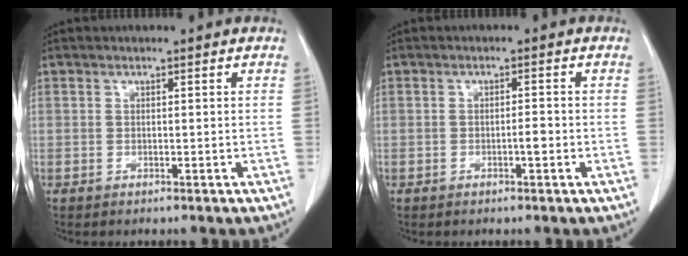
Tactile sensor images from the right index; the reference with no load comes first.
{"total": 1.6, "force": [-0.6, 0.3, 1.4], "torque": [-0.024, 0.002, -0.010]}